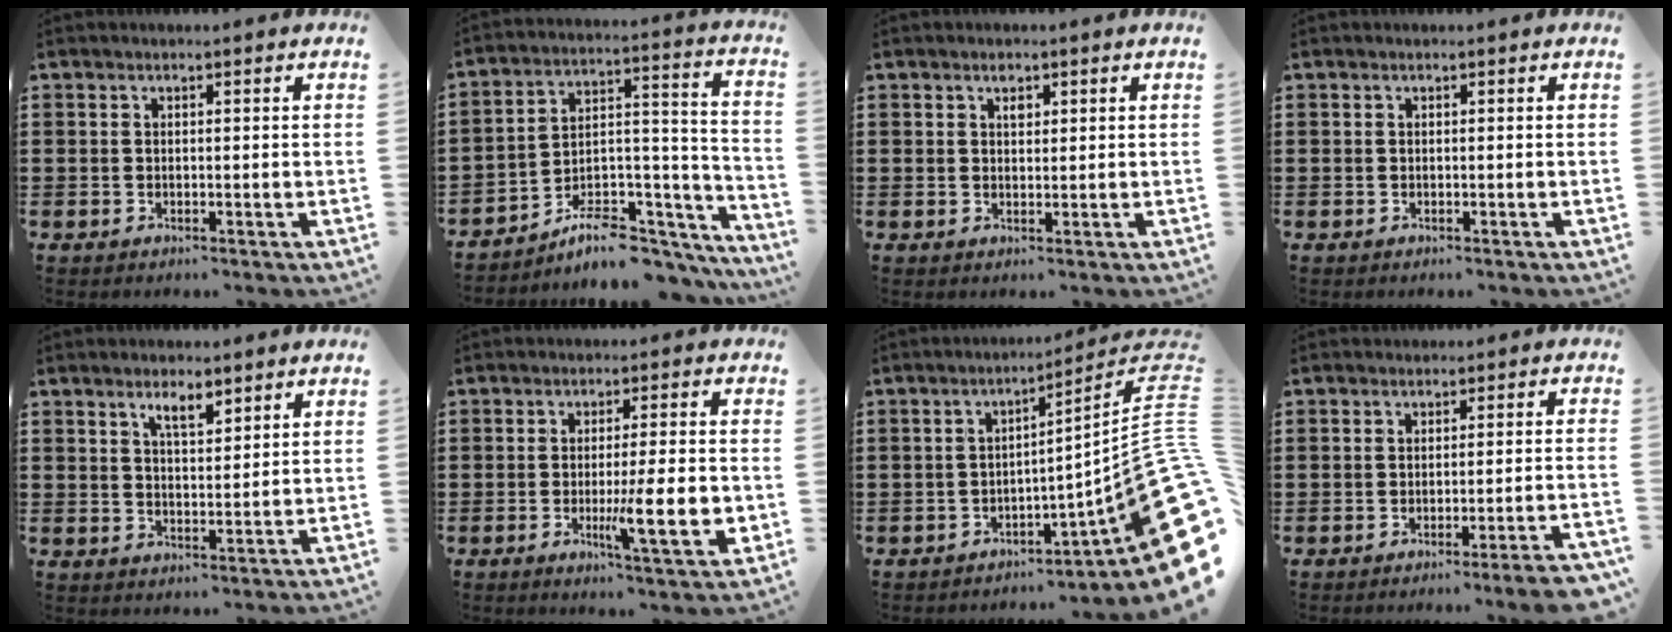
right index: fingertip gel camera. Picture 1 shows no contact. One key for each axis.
{"total": 7.9, "fx": -6.2, "fy": 3.5, "fz": 3.5, "tx": -0.049, "ty": 0.016, "tz": -0.109}
{"total": 1.7, "fx": 0.9, "fy": 1.0, "fz": 1.0, "tx": -0.016, "ty": 0.000, "tz": 0.014}
{"total": 0.0}
{"total": 3.5, "fx": 2.5, "fy": 0.9, "fz": 2.3, "tx": -0.042, "ty": 0.000, "tz": 0.043}
{"total": 10.3, "fx": -2.3, "fy": 1.5, "fz": 9.9, "tx": -0.157, "ty": -0.014, "tz": -0.035}
{"total": 13.7, "fx": -3.4, "fy": 4.2, "fz": 12.5, "tx": -0.158, "ty": -0.011, "tz": -0.052}
{"total": 3.4, "fx": -2.7, "fy": -0.4, "fz": 2.1, "tx": -0.033, "ty": -0.010, "tz": -0.050}